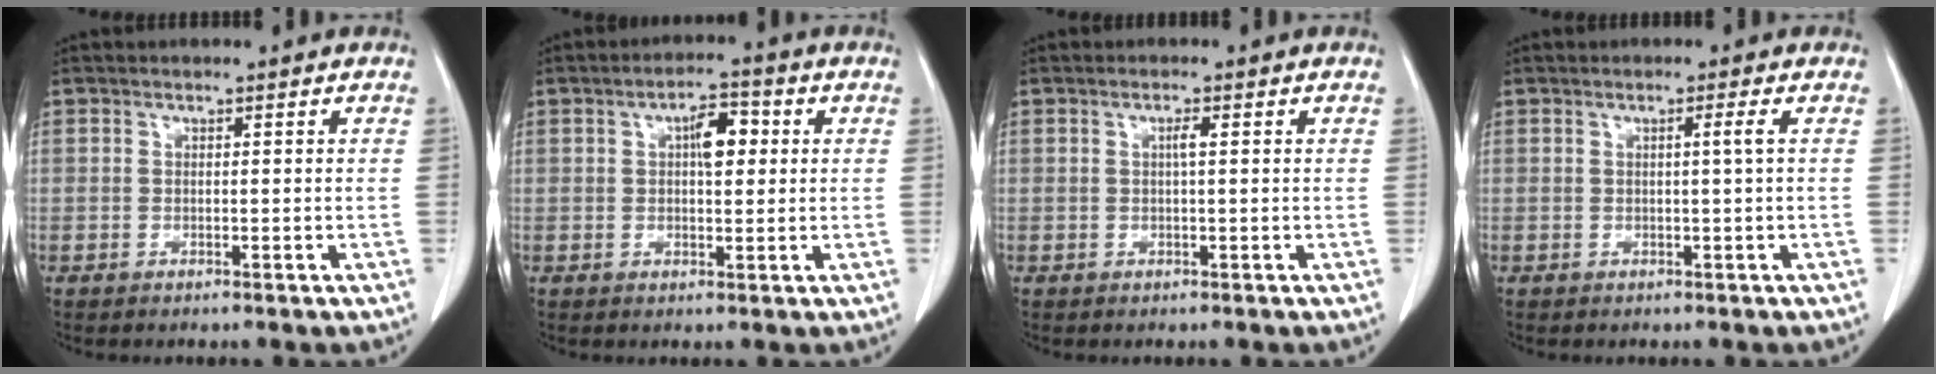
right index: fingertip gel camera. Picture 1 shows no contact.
{"total": 5.1, "force": [1.2, 2.0, 4.6], "torque": [-0.070, 0.013, 0.017]}
{"total": 1.4, "force": [0.3, 0.2, 1.4], "torque": [-0.022, 0.003, 0.004]}
{"total": 1.5, "force": [0.2, -0.6, 1.4], "torque": [-0.021, 0.000, 0.005]}